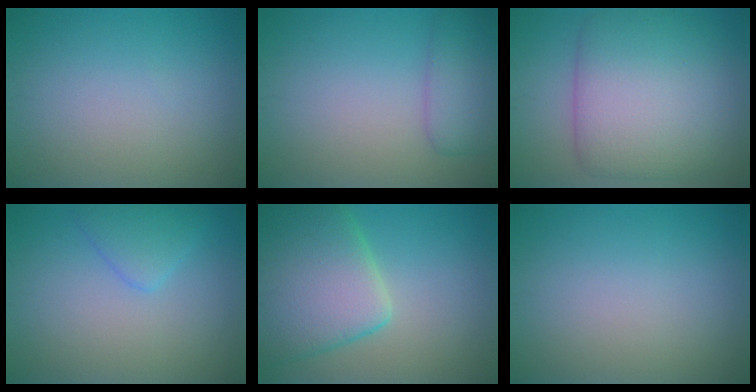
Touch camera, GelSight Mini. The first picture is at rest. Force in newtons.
{"total": 3.1, "press": 3.1, "slide": 0.2}
{"total": 9.8, "press": 9.8, "slide": 0.3}
{"total": 2.3, "press": 2.3, "slide": 0.2}
{"total": 9.3, "press": 9.2, "slide": 0.6}
{"total": 0.0}